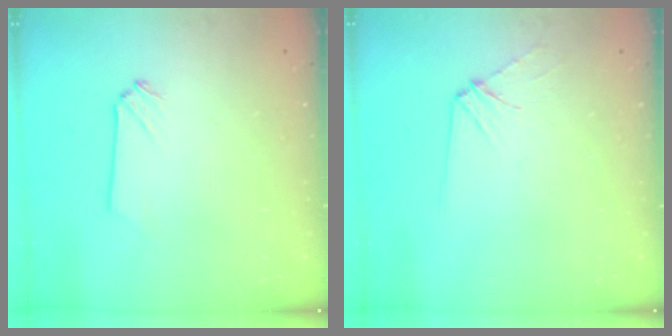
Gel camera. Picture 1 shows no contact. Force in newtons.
{"total": 6.4, "press": 6.3, "slide": 0.7}